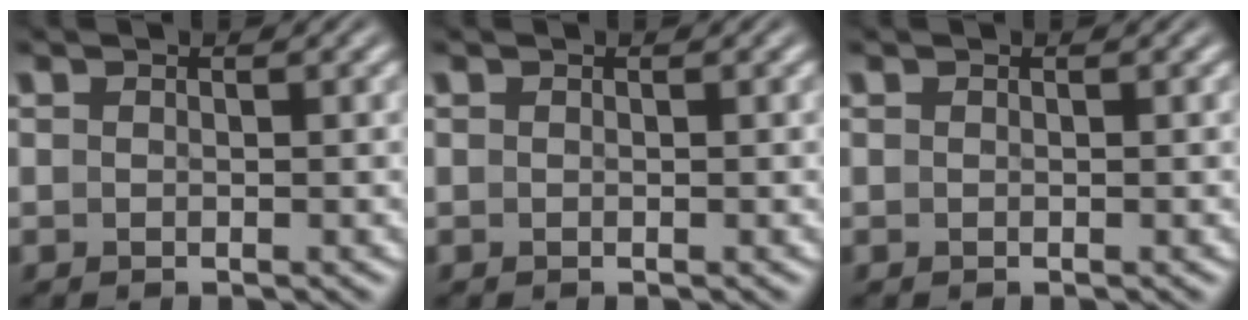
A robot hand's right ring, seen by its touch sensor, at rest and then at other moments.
{"total": 0.0}
{"total": 0.0}